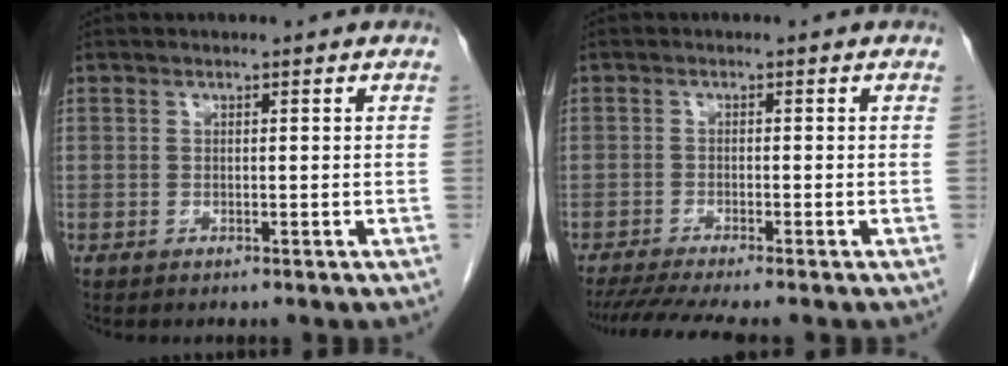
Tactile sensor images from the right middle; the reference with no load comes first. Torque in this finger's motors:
{"motor_torque": [0.63, -0.51, 0.04, 0.03]}